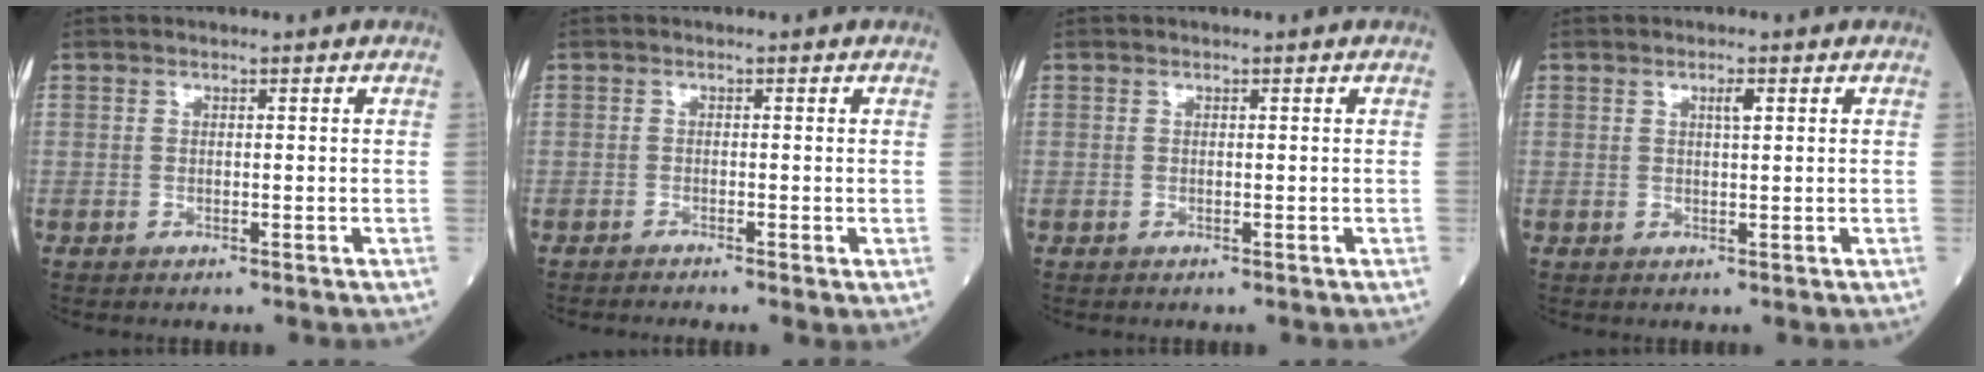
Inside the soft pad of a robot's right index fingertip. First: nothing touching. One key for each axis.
{"total": 1.3, "fx": -1.0, "fy": -0.1, "fz": 0.9, "tx": -0.018, "ty": -0.001, "tz": -0.020}
{"total": 0.0}
{"total": 1.5, "fx": 0.6, "fy": 0.2, "fz": 1.3, "tx": -0.023, "ty": -0.001, "tz": 0.009}